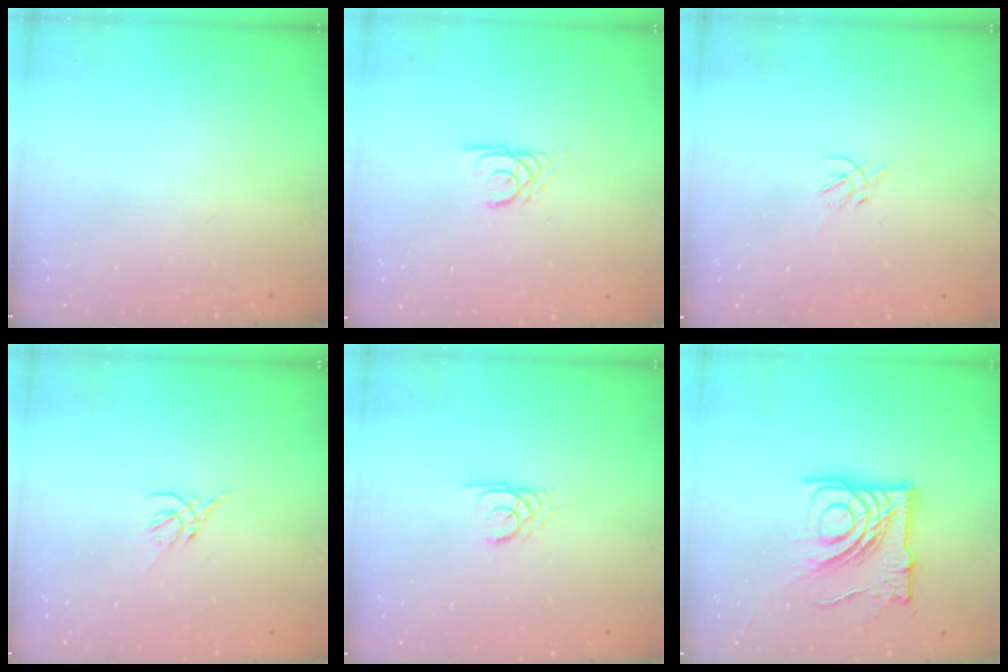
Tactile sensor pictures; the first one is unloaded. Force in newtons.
{"total": 2.4, "press": 2.4, "slide": 0.2}
{"total": 1.4, "press": 1.3, "slide": 0.5}
{"total": 2.6, "press": 2.5, "slide": 0.8}
{"total": 2.2, "press": 2.2, "slide": 0.3}
{"total": 15.9, "press": 15.9, "slide": 1.7}